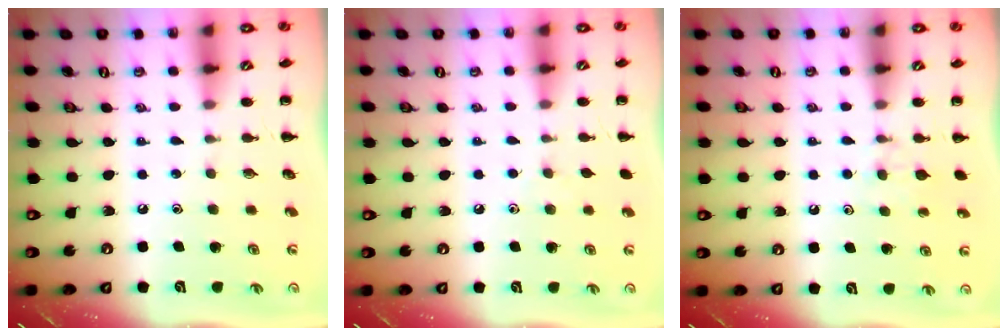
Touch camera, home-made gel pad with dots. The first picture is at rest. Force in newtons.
{"total": 3.4, "press": 3.1, "slide": 1.3}
{"total": 5.6, "press": 5.4, "slide": 1.4}